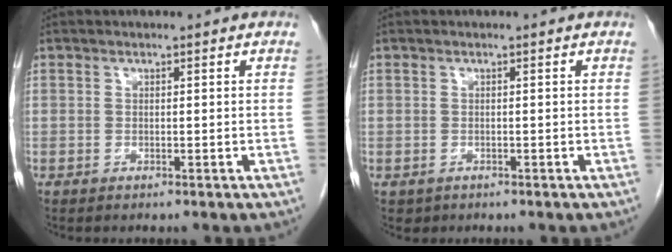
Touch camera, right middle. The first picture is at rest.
{"total": 0.8, "force": [-0.3, 0.8, 0.1], "torque": [-0.004, 0.004, 0.002]}